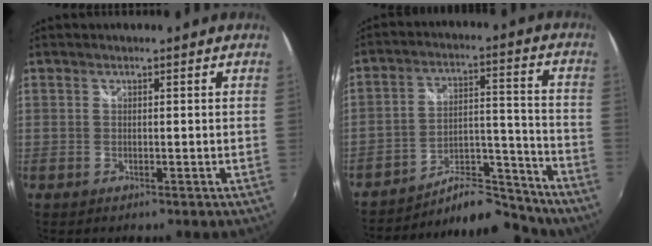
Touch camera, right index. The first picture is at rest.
{"total": 12.8, "force": [-11.8, 3.5, 3.4], "torque": [-0.044, 0.040, -0.173]}